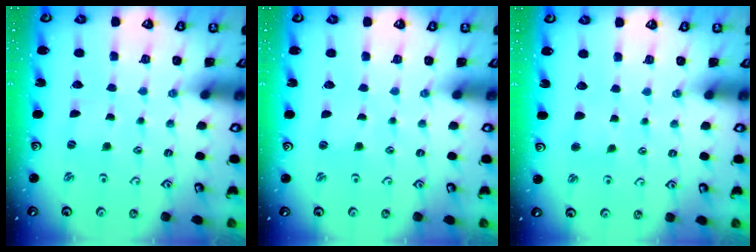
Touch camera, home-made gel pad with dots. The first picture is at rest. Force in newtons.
{"total": 0.0}
{"total": 2.7, "press": 2.7, "slide": 0.4}